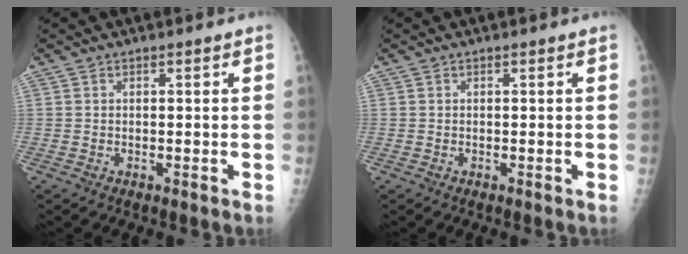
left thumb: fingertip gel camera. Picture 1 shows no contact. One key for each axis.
{"total": 0.0}